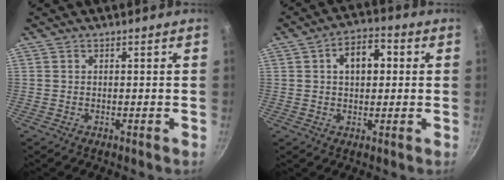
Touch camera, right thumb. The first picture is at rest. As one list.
[{"total": 8.0, "force": [1.6, 5.1, 6.0], "torque": [-0.062, 0.018, 0.018]}]